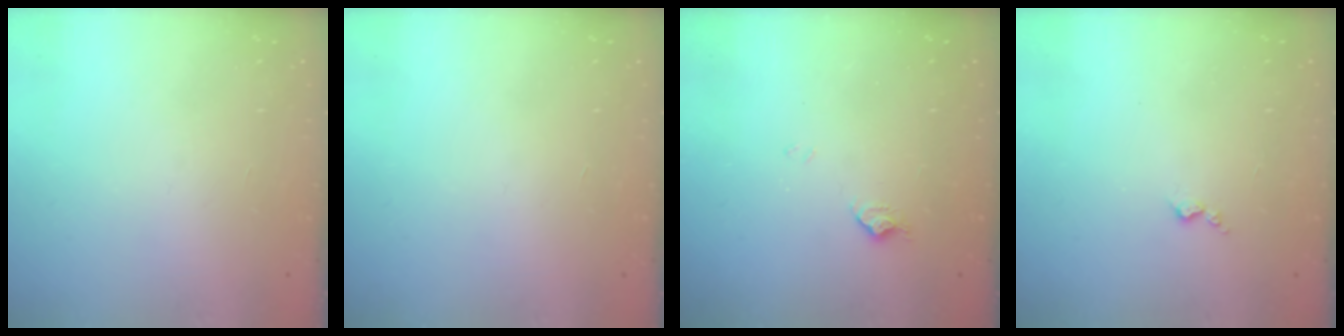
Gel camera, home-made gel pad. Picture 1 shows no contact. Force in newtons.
{"total": 0.0}
{"total": 5.7, "press": 5.7, "slide": 0.7}
{"total": 2.4, "press": 2.4, "slide": 0.5}